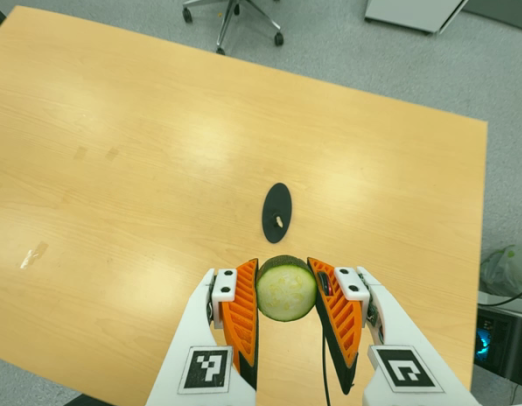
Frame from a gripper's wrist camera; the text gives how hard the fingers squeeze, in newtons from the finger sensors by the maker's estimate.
{"total": 11.1, "left": 10.1, "right": 12.2}